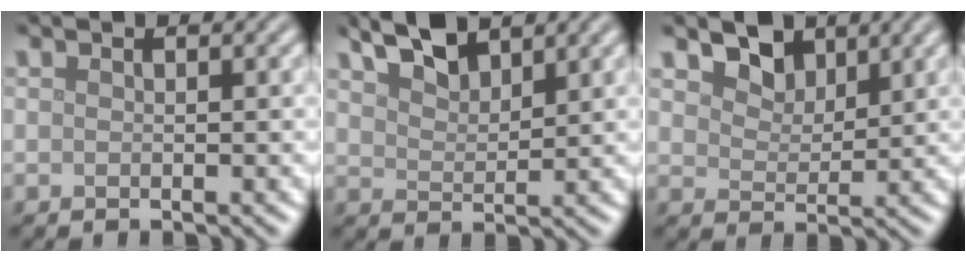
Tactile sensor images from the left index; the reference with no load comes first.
{"total": 4.3, "force": [3.5, 1.4, 2.1], "torque": [-0.048, 0.010, 0.065]}
{"total": 3.3, "force": [2.3, 1.9, 1.3], "torque": [-0.036, -0.005, 0.037]}